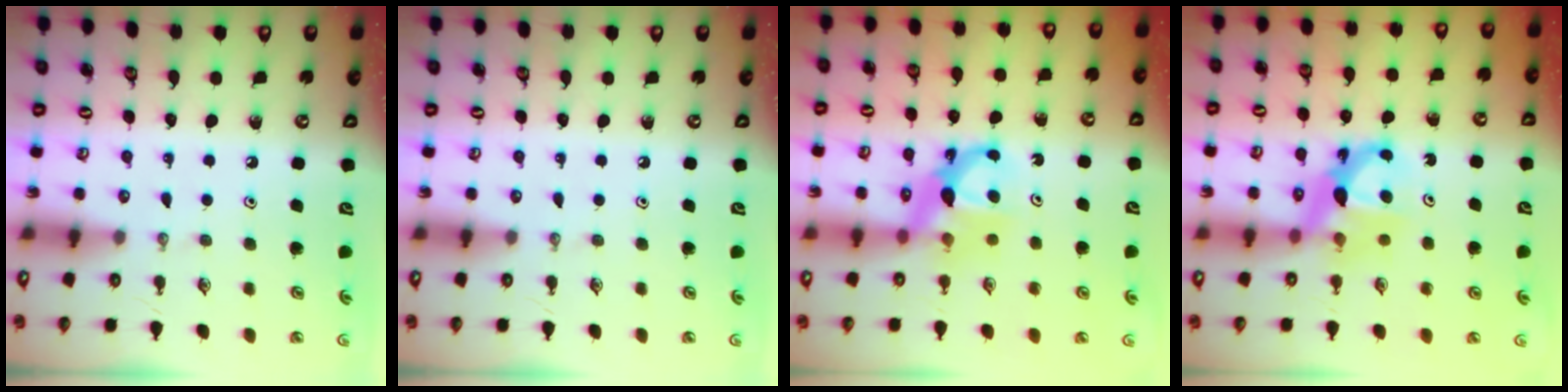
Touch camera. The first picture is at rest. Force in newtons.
{"total": 0.0}
{"total": 7.2, "press": 7.2, "slide": 0.4}
{"total": 8.2, "press": 8.2, "slide": 0.2}